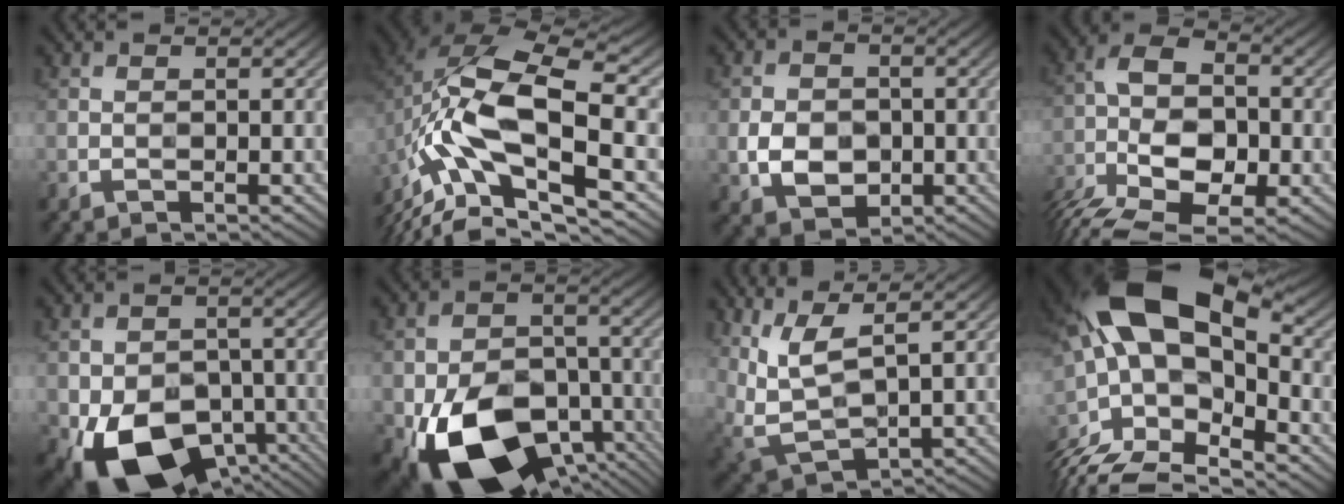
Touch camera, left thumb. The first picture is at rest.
{"total": 15.5, "force": [-5.5, 6.5, 13.0], "torque": [-0.266, -0.007, -0.109]}
{"total": 4.9, "force": [-0.9, 3.9, 2.7], "torque": [-0.058, -0.006, -0.016]}
{"total": 13.0, "force": [-6.5, 7.1, 8.7], "torque": [-0.187, -0.008, -0.126]}
{"total": 13.3, "force": [-6.1, 8.8, 8.0], "torque": [-0.140, -0.034, -0.097]}
{"total": 16.6, "force": [-7.6, 10.5, 10.5], "torque": [-0.194, -0.038, -0.121]}
{"total": 6.8, "force": [3.5, 2.7, 5.2], "torque": [-0.144, -0.005, 0.080]}
{"total": 18.8, "force": [-3.4, 9.8, 15.6], "torque": [-0.313, -0.014, -0.039]}